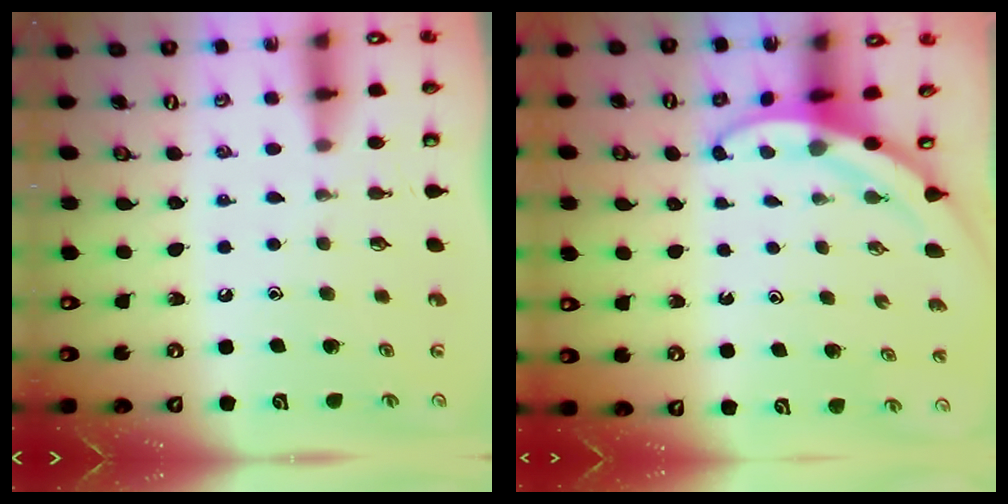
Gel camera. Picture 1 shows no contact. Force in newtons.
{"total": 3.4, "press": 3.4, "slide": 0.1}